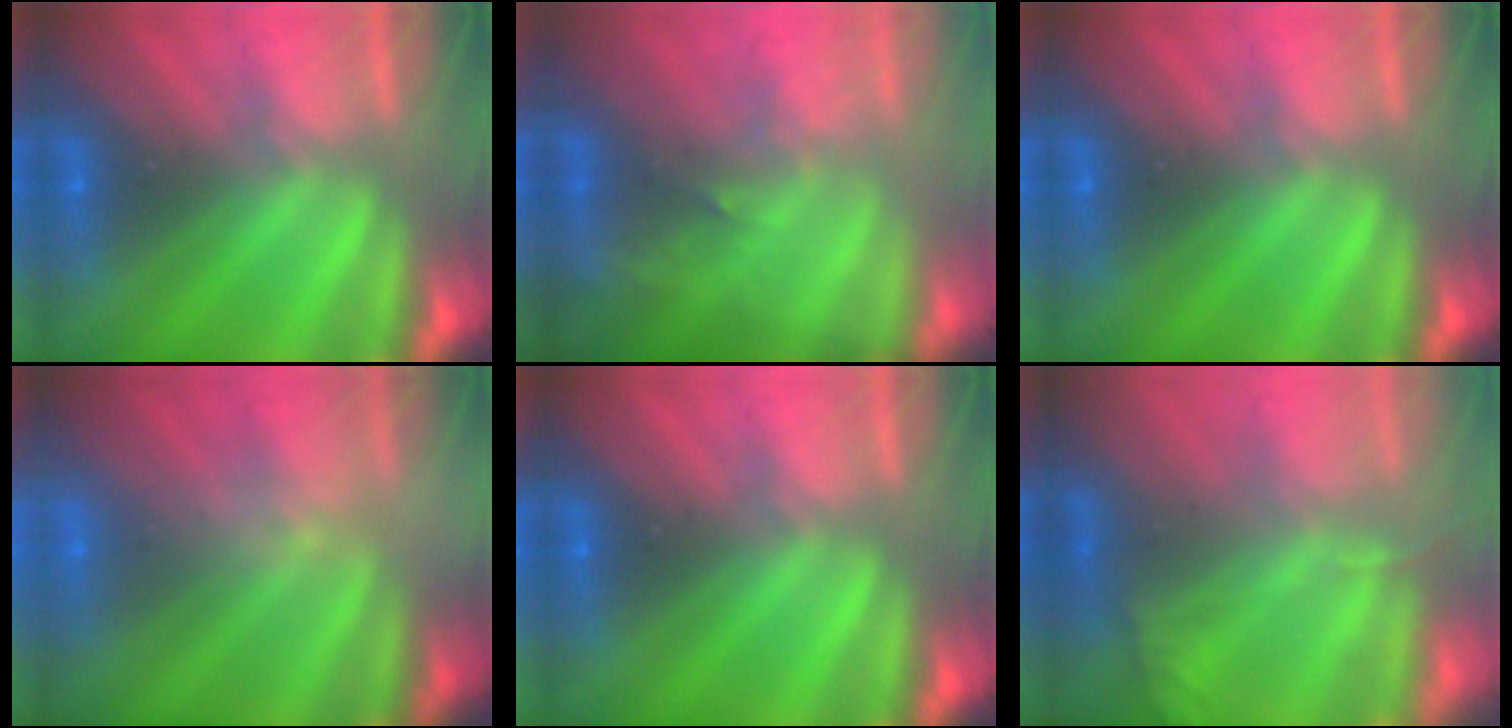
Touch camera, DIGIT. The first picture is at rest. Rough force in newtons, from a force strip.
{"total": 2.7}
{"total": 0.0}
{"total": 2.5}
{"total": 0.0}
{"total": 1.1}